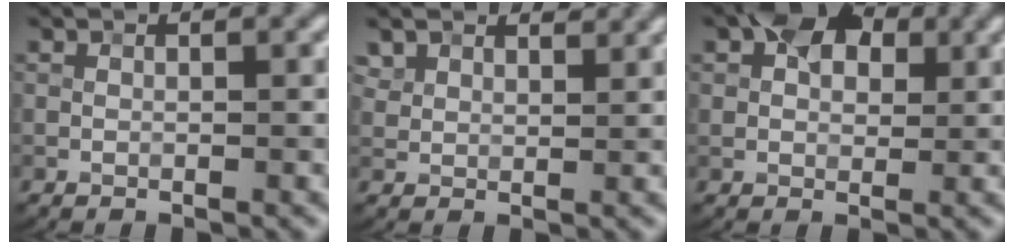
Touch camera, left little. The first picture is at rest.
{"total": 3.7, "force": [3.1, 1.9, 0.9], "torque": [-0.037, -0.009, 0.066]}
{"total": 4.2, "force": [1.5, 2.9, 2.7], "torque": [-0.039, 0.005, 0.020]}